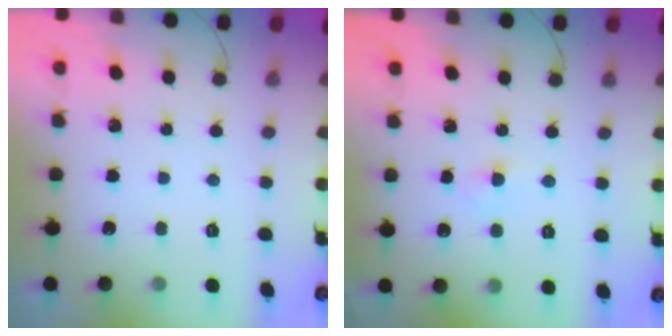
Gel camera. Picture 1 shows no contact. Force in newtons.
{"total": 2.8, "press": 2.6, "slide": 1.0}